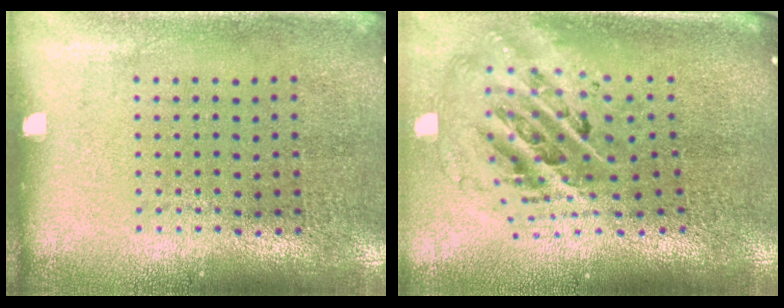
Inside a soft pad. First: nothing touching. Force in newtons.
{"total": 2.7, "press": 1.9, "slide": 2.0}